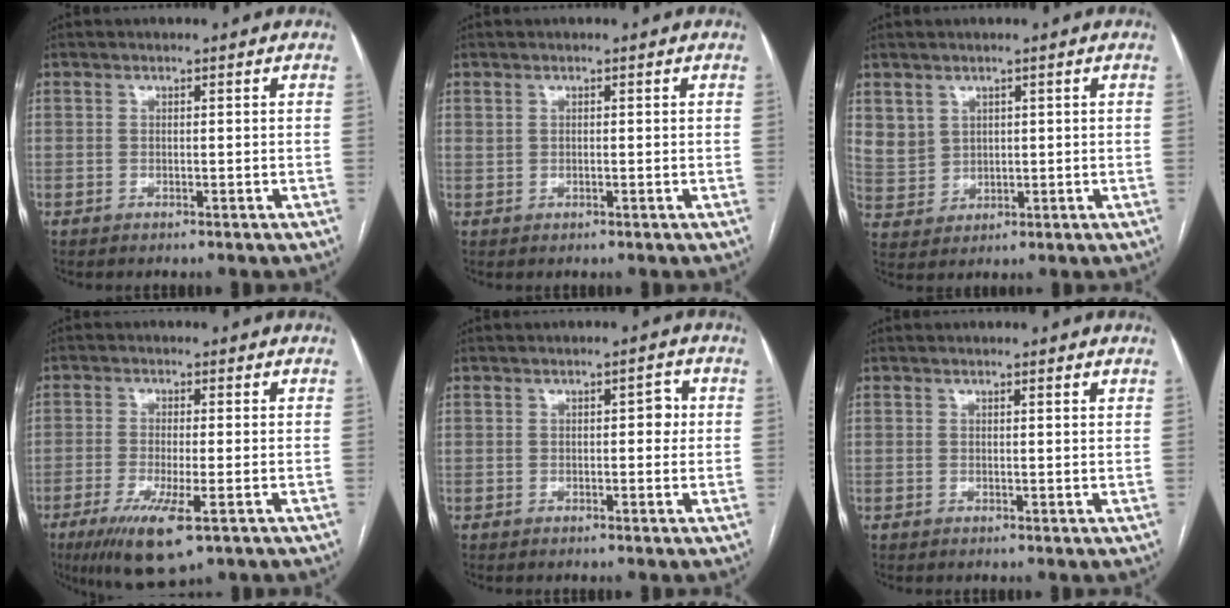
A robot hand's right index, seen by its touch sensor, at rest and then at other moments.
{"total": 0.5, "force": [0.4, 0.3, 0.3], "torque": [-0.005, 0.004, 0.008]}
{"total": 5.7, "force": [2.8, 4.8, 1.1], "torque": [-0.031, 0.008, 0.072]}
{"total": 8.9, "force": [-4.5, 1.5, 7.5], "torque": [-0.135, -0.025, -0.071]}
{"total": 2.3, "force": [0.3, 1.1, 2.0], "torque": [-0.019, 0.014, 0.002]}
{"total": 1.2, "force": [1.1, 0.0, 0.5], "torque": [-0.008, 0.003, 0.011]}